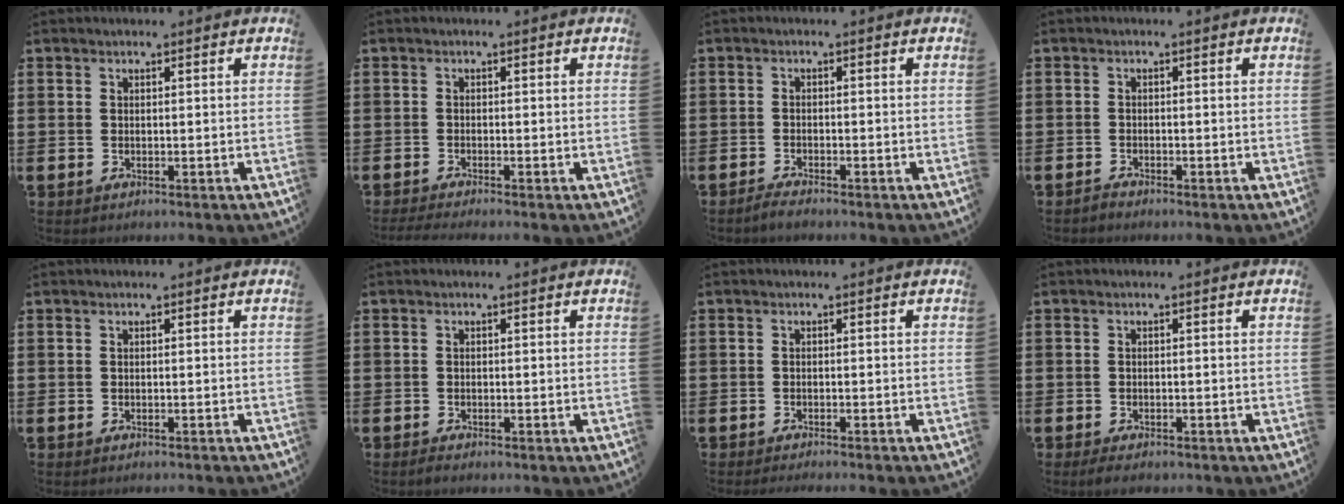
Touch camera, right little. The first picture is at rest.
{"total": 0.8, "force": [-0.6, 0.0, 0.6], "torque": [-0.009, 0.001, -0.010]}
{"total": 1.2, "force": [-1.1, 0.0, 0.5], "torque": [-0.010, -0.001, -0.022]}
{"total": 0.9, "force": [-0.9, 0.0, 0.0], "torque": [-0.004, -0.002, -0.018]}
{"total": 0.0}
{"total": 0.6, "force": [-0.5, 0.2, 0.3], "torque": [-0.008, -0.002, -0.010]}
{"total": 0.8, "force": [-0.8, -0.2, 0.2], "torque": [-0.001, -0.002, -0.015]}
{"total": 1.0, "force": [-0.8, 0.3, 0.6], "torque": [-0.012, 0.000, -0.017]}